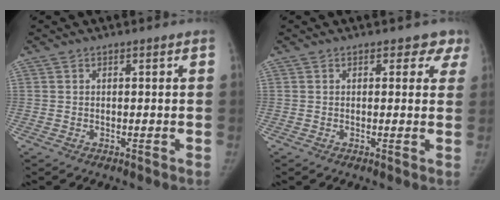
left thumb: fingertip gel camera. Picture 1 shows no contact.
{"total": 3.3, "force": [2.4, 2.2, 0.6], "torque": [0.033, -0.008, 0.007]}